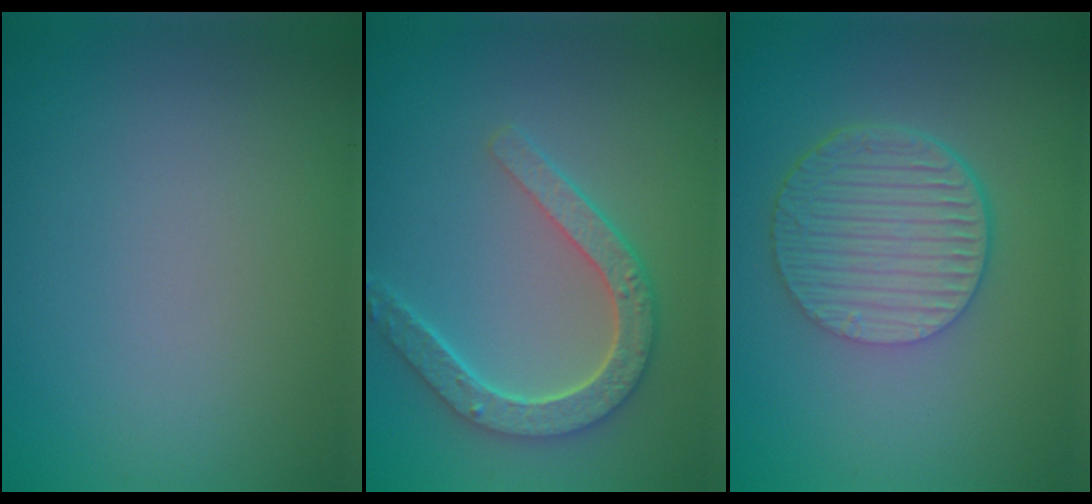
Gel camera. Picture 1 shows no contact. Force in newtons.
{"total": 4.7, "press": 3.8, "slide": 2.8}
{"total": 6.5, "press": 4.4, "slide": 4.7}